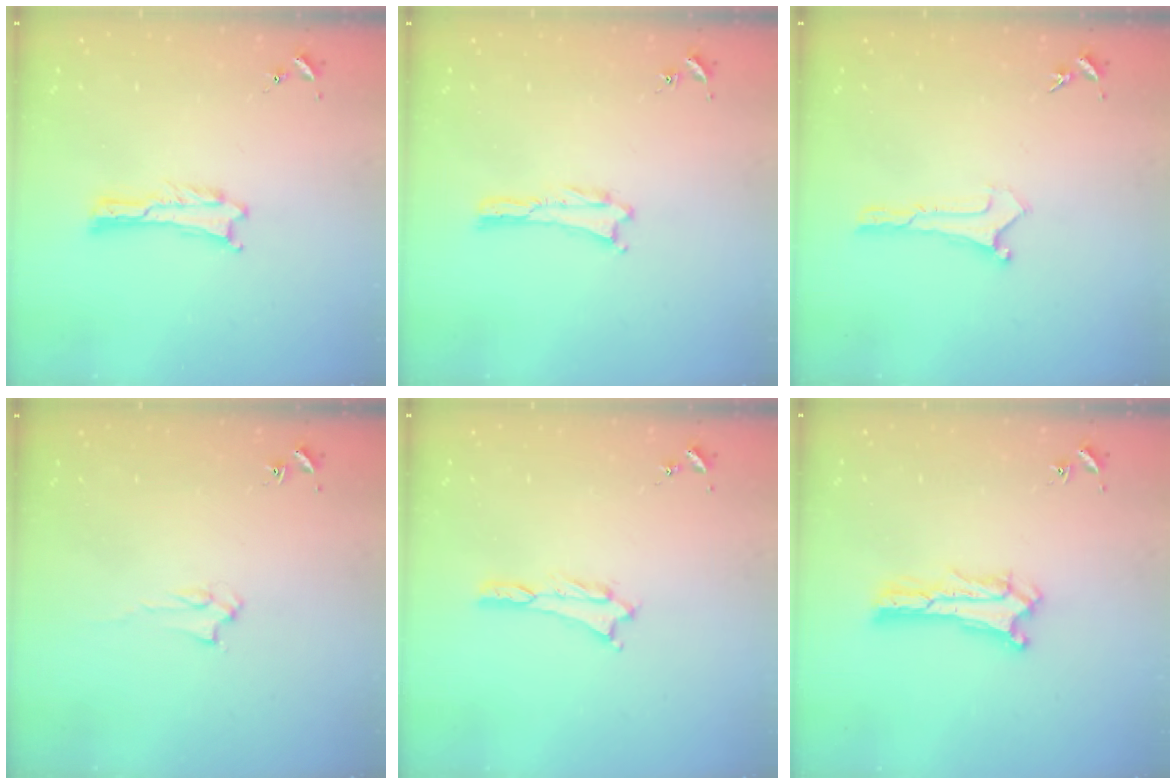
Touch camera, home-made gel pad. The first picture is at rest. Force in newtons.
{"total": 0.0}
{"total": 0.0}
{"total": 1.6, "press": 1.6, "slide": 0.2}
{"total": 0.7, "press": 0.7, "slide": 0.3}
{"total": 0.9, "press": 0.9, "slide": 0.2}